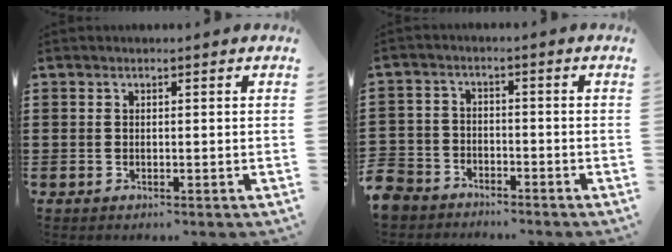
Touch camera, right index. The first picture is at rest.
{"total": 4.6, "force": [-4.2, 1.7, 0.0], "torque": [-0.034, -0.002, -0.098]}